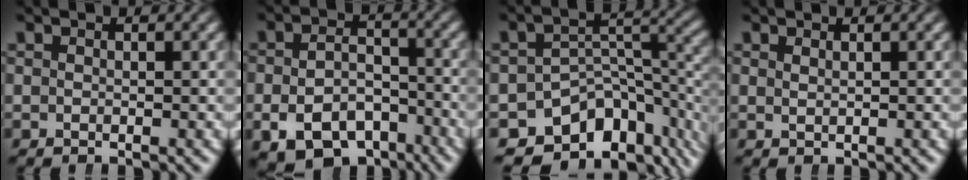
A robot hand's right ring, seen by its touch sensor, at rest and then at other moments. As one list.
[{"total": 8.1, "force": [-4.8, 5.4, 3.7], "torque": [-0.041, -0.029, -0.072]}, {"total": 12.0, "force": [-5.7, 8.3, 6.6], "torque": [-0.091, -0.026, -0.086]}, {"total": 1.1, "force": [0.7, -0.9, 0.0], "torque": [0.008, -0.003, 0.019]}]